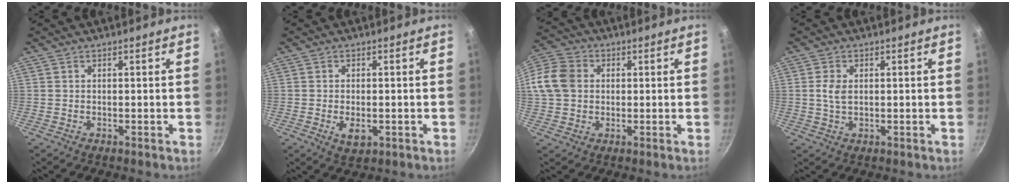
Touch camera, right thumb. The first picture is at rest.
{"total": 3.9, "force": [-0.9, 2.2, 3.1], "torque": [-0.051, -0.004, -0.010]}
{"total": 13.5, "force": [1.4, 11.3, 7.1], "torque": [-0.149, 0.025, 0.012]}
{"total": 3.3, "force": [0.5, 2.1, 2.5], "torque": [-0.049, 0.000, 0.009]}